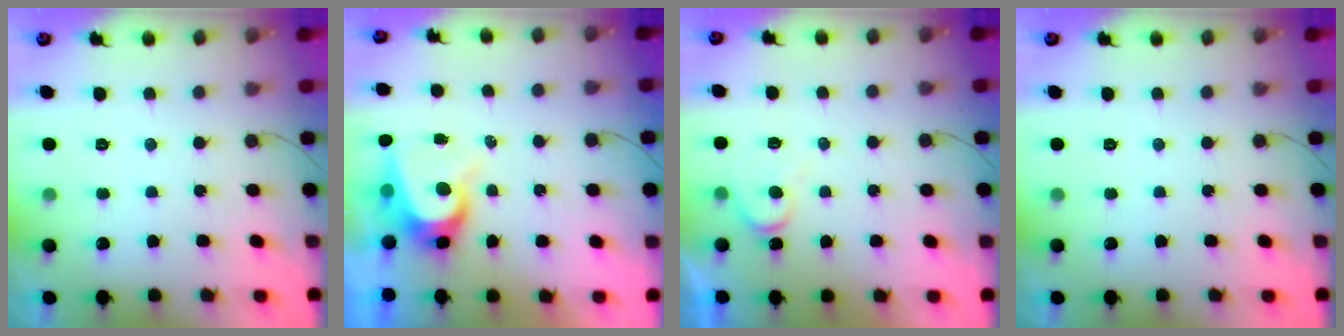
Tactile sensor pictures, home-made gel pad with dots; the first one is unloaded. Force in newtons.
{"total": 8.2, "press": 8.1, "slide": 1.0}
{"total": 5.1, "press": 5.1, "slide": 0.4}
{"total": 0.0}